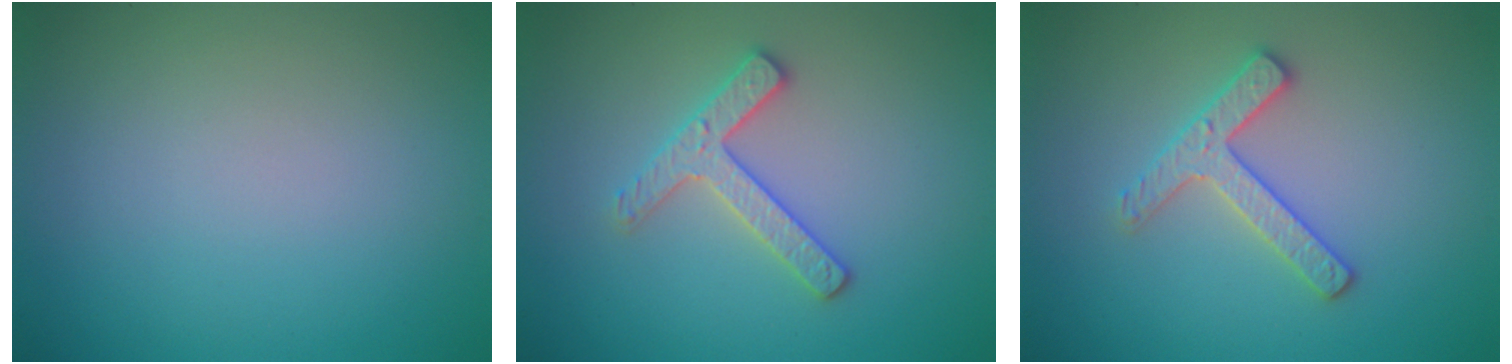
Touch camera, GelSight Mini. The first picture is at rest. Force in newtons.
{"total": 2.5, "press": 2.5, "slide": 0.4}
{"total": 2.5, "press": 2.5, "slide": 0.4}